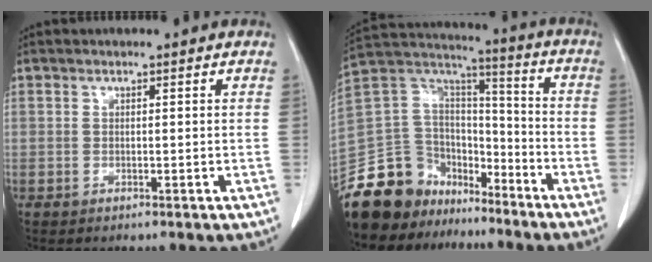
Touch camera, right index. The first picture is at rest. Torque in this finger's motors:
{"motor_torque": [0.04, -0.20, -0.24, -0.21]}